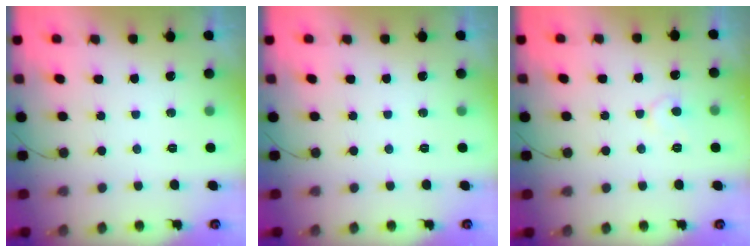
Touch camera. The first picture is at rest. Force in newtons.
{"total": 0.0}
{"total": 5.2, "press": 5.2, "slide": 0.6}